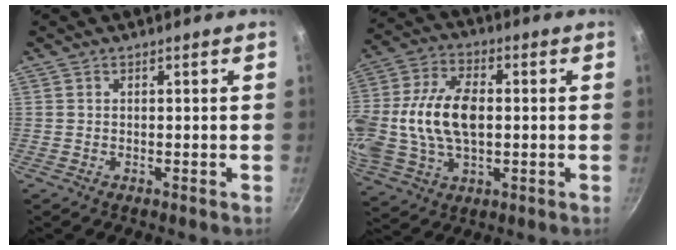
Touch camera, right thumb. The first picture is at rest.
{"total": 19.5, "force": [0.0, 11.7, 15.6], "torque": [-0.345, 0.010, 0.006]}